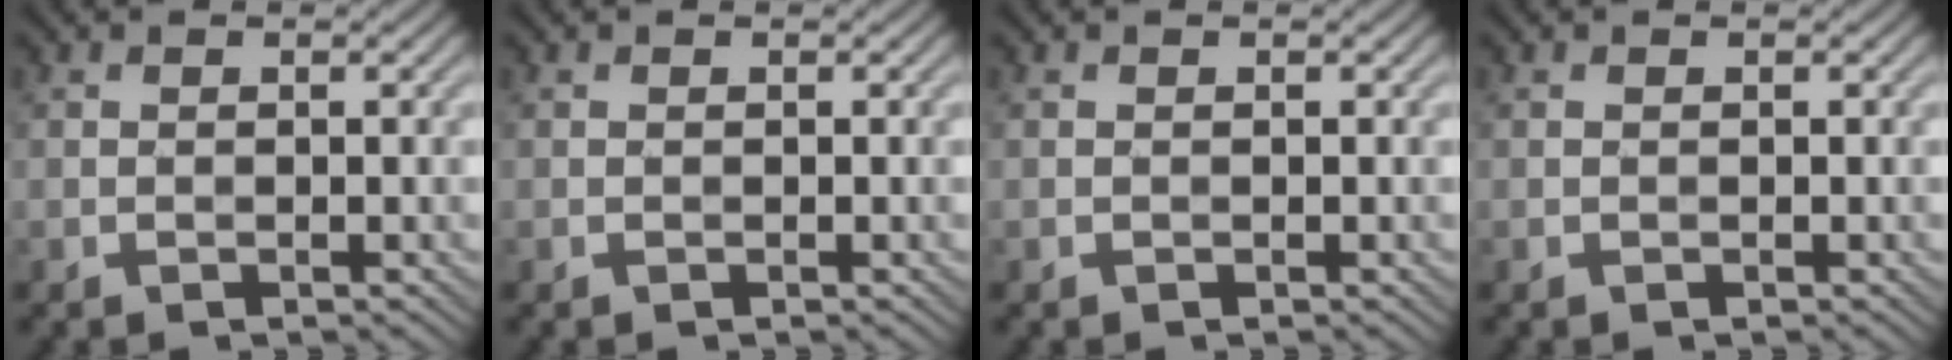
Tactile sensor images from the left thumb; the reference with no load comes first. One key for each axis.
{"total": 0.0}
{"total": 0.0}
{"total": 0.0}